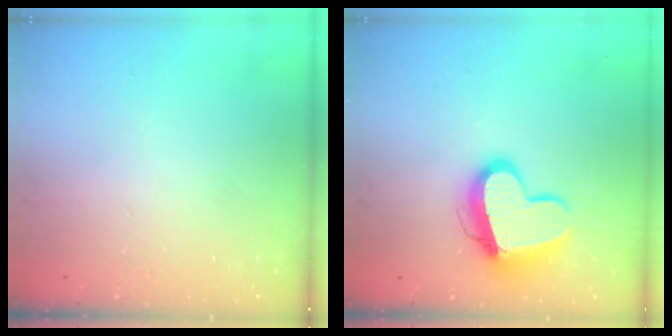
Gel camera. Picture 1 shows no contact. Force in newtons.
{"total": 14.7, "press": 14.6, "slide": 1.3}